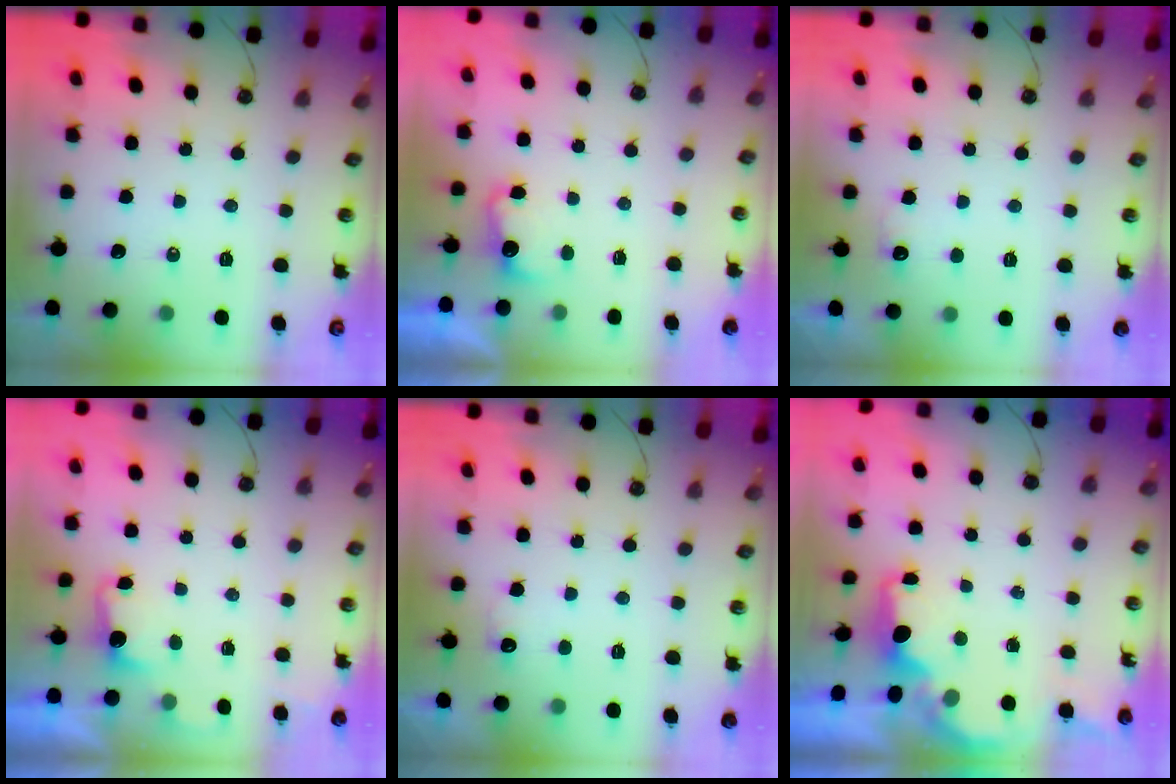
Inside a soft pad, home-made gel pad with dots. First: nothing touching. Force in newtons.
{"total": 3.9, "press": 3.7, "slide": 1.1}
{"total": 5.4, "press": 5.3, "slide": 1.3}
{"total": 2.2, "press": 2.0, "slide": 0.9}
{"total": 5.4, "press": 5.3, "slide": 1.3}
{"total": 1.8, "press": 1.7, "slide": 0.6}